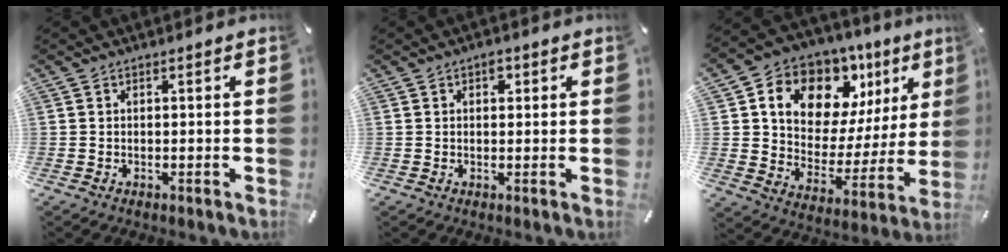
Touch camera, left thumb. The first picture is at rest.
{"total": 1.8, "force": [0.7, 1.2, 1.1], "torque": [-0.016, 0.002, 0.011]}
{"total": 14.3, "force": [9.1, 9.5, 5.6], "torque": [-0.095, -0.070, 0.161]}